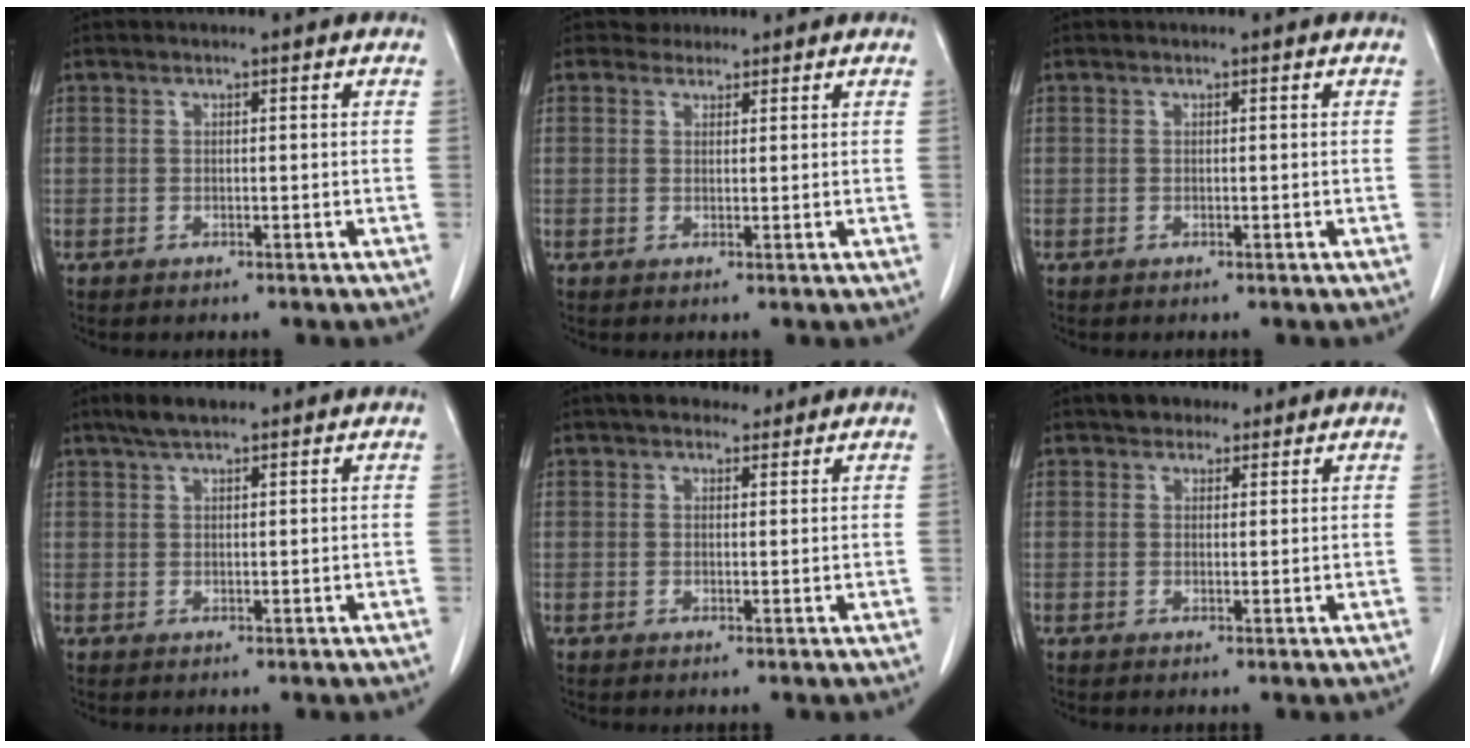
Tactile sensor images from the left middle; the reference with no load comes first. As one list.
[{"total": 1.7, "force": [1.5, 0.8, -0.4], "torque": [0.004, 0.006, 0.020]}, {"total": 0.0}, {"total": 3.8, "force": [2.9, 1.0, 2.2], "torque": [-0.051, 0.011, 0.053]}, {"total": 4.6, "force": [3.7, 2.0, 1.9], "torque": [-0.029, 0.020, 0.060]}, {"total": 3.8, "force": [2.8, 2.2, 1.3], "torque": [-0.022, 0.014, 0.046]}]